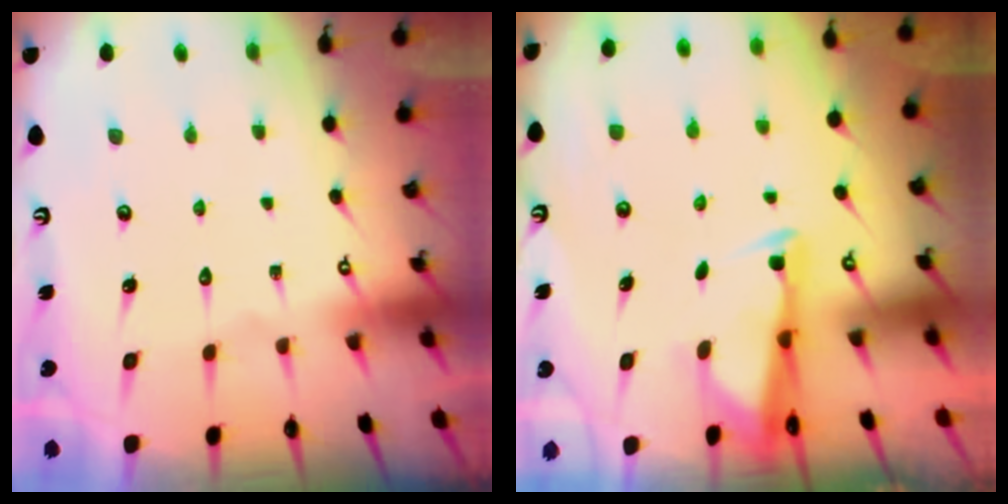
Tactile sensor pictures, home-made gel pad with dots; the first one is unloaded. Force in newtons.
{"total": 2.7, "press": 2.7, "slide": 0.6}